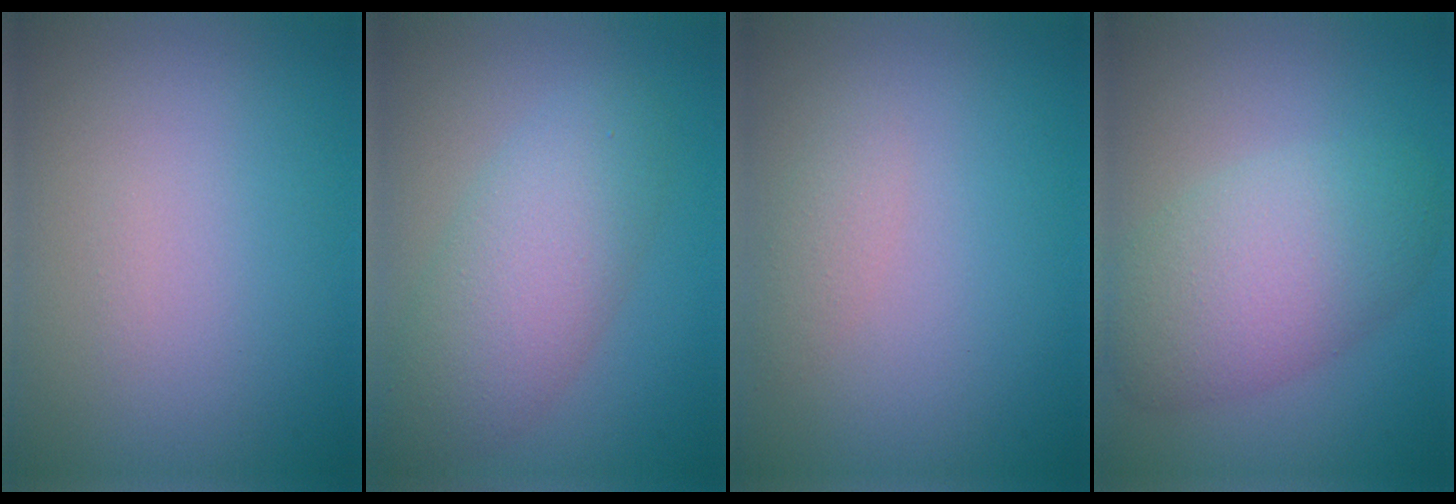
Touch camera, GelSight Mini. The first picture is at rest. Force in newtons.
{"total": 5.3, "press": 5.3, "slide": 0.2}
{"total": 1.1, "press": 1.1, "slide": 0.0}
{"total": 5.9, "press": 5.9, "slide": 0.6}